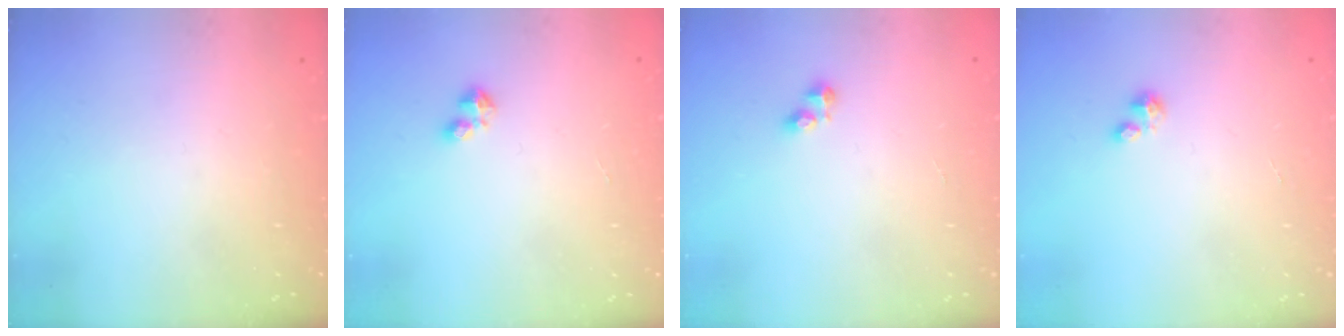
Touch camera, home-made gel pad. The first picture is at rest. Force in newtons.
{"total": 2.4, "press": 2.4, "slide": 0.4}
{"total": 2.8, "press": 2.8, "slide": 0.4}
{"total": 0.9, "press": 0.9, "slide": 0.3}